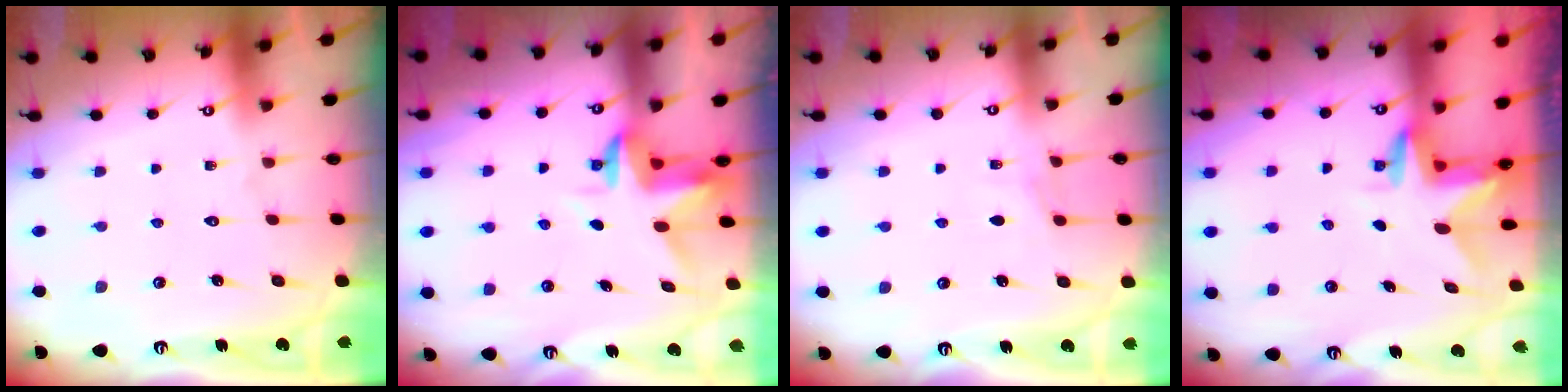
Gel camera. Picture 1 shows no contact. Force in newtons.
{"total": 3.4, "press": 3.4, "slide": 0.5}
{"total": 3.0, "press": 2.9, "slide": 0.5}
{"total": 2.8, "press": 2.8, "slide": 0.2}